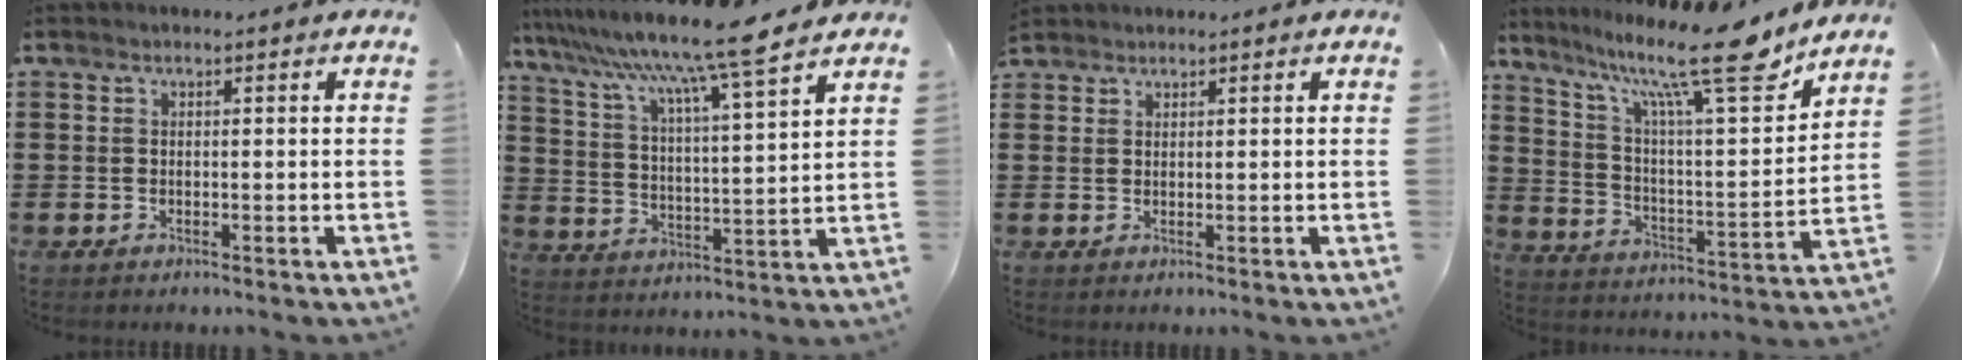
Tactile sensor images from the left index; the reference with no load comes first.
{"total": 9.5, "force": [8.2, -1.1, 4.7], "torque": [-0.124, -0.058, 0.130]}
{"total": 1.4, "force": [1.3, 0.4, 0.0], "torque": [-0.003, 0.000, 0.027]}
{"total": 17.6, "force": [12.9, 2.4, 11.8], "torque": [-0.219, -0.066, 0.204]}